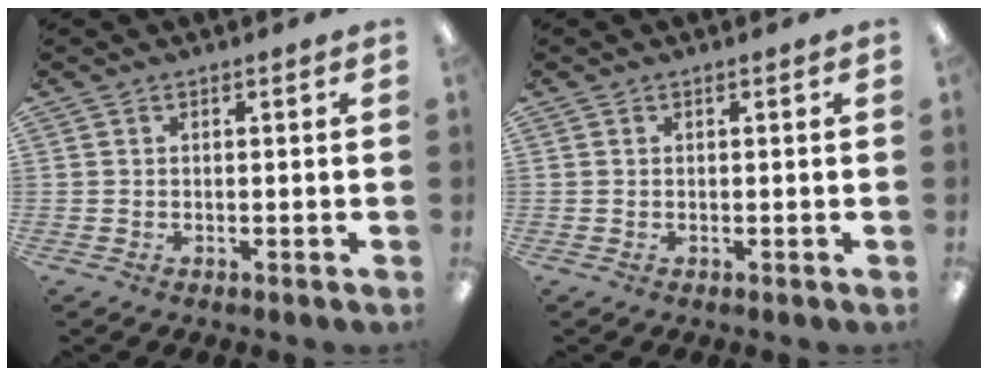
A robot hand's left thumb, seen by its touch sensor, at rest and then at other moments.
{"total": 0.0}